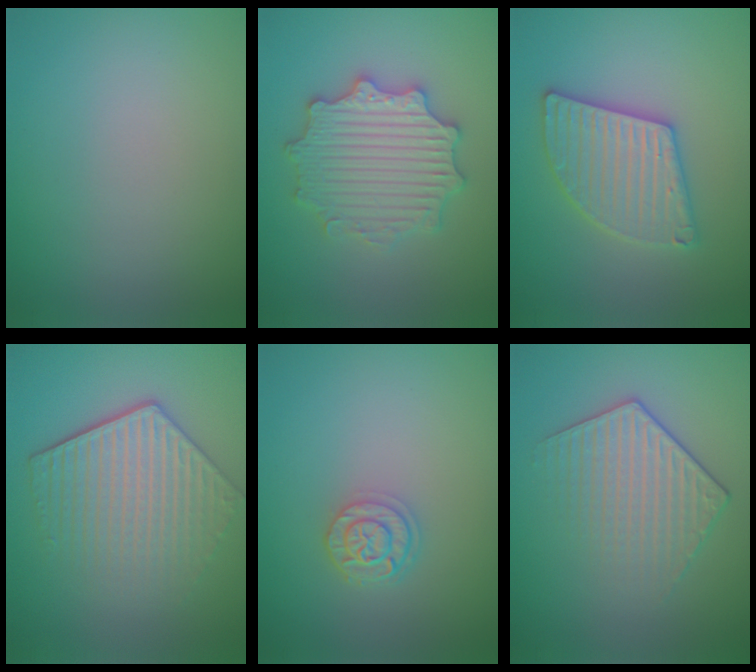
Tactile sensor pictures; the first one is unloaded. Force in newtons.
{"total": 5.6, "press": 5.5, "slide": 1.0}
{"total": 5.2, "press": 5.2, "slide": 0.5}
{"total": 5.5, "press": 4.2, "slide": 3.6}
{"total": 2.4, "press": 2.0, "slide": 1.3}
{"total": 3.5, "press": 3.2, "slide": 1.4}